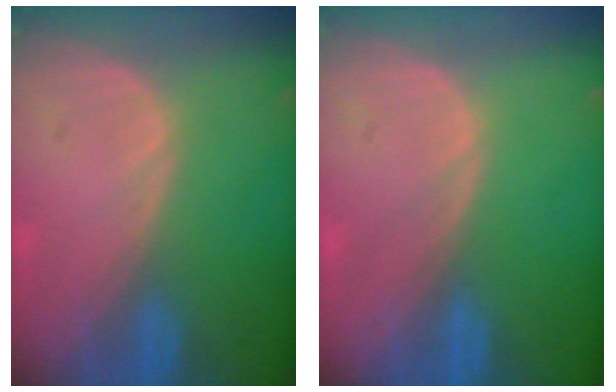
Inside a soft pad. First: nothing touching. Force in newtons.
{"total": 0.0}